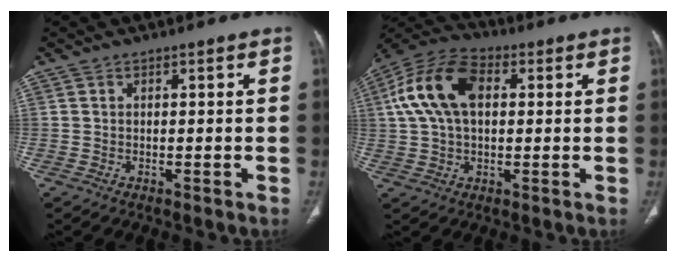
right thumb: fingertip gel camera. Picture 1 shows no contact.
{"total": 14.0, "force": [2.8, 8.6, 10.7], "torque": [-0.213, 0.028, 0.045]}